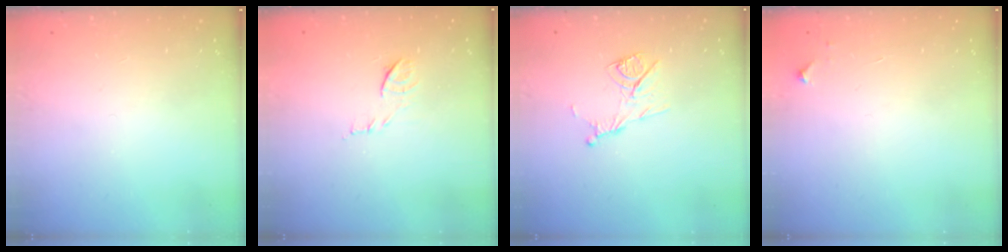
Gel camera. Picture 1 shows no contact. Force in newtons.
{"total": 7.8, "press": 7.7, "slide": 0.7}
{"total": 9.2, "press": 9.2, "slide": 0.2}
{"total": 3.3, "press": 3.2, "slide": 0.4}